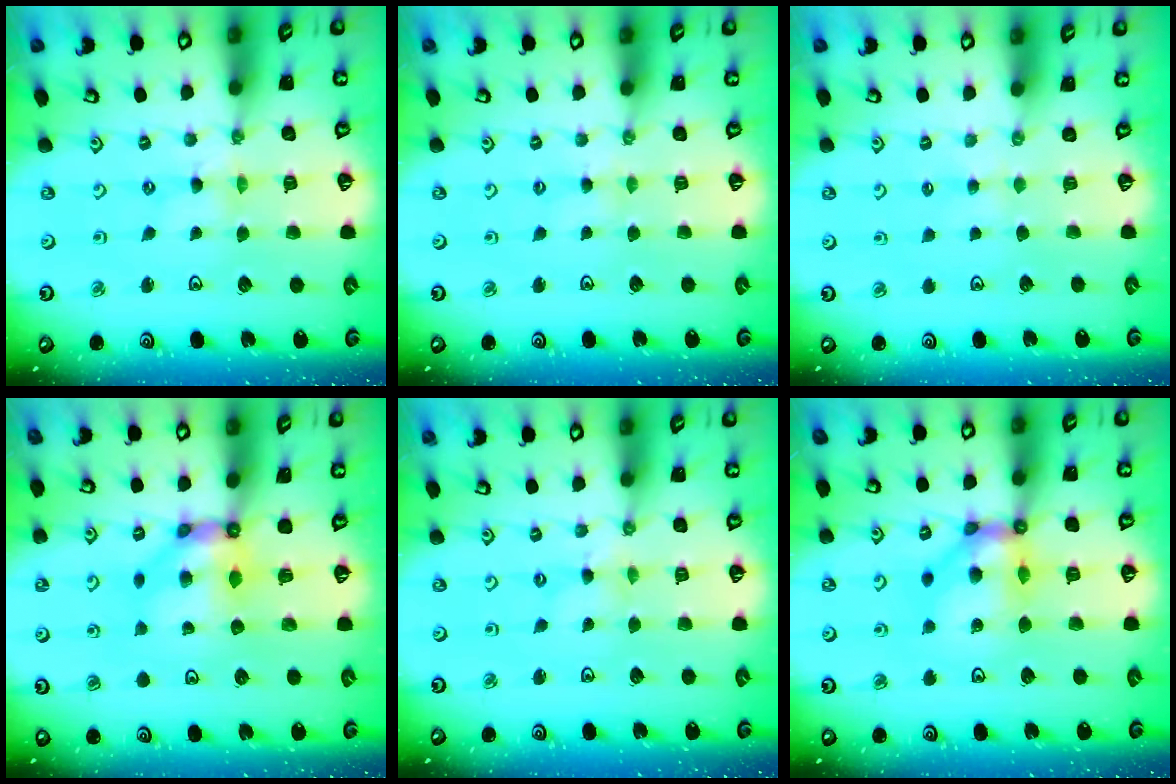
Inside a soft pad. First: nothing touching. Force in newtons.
{"total": 2.1, "press": 2.1, "slide": 0.3}
{"total": 1.5, "press": 1.5, "slide": 0.4}
{"total": 7.4, "press": 7.4, "slide": 0.3}
{"total": 0.0}
{"total": 10.4, "press": 10.3, "slide": 1.4}